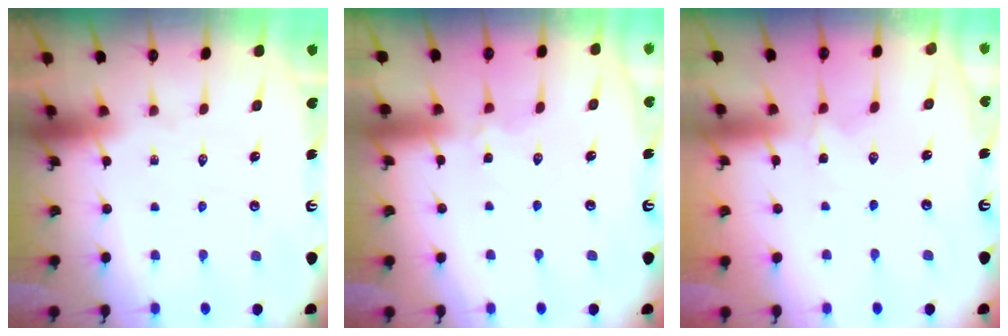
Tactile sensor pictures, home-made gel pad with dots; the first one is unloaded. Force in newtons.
{"total": 1.9, "press": 1.8, "slide": 0.5}
{"total": 0.0}